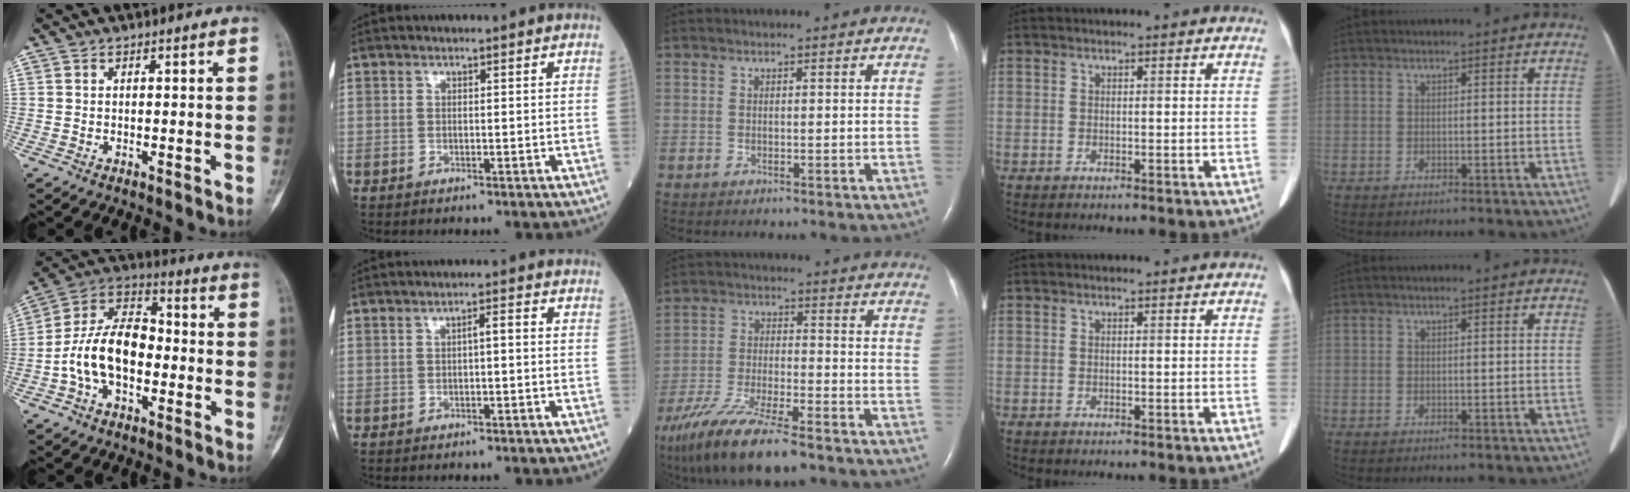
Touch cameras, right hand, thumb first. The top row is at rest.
{"thumb": {"total": 14.1, "force": [-2.9, 8.6, 10.7], "torque": [-0.183, 0.047, -0.062]}, "index": {"total": 2.0, "force": [0.0, 0.4, 2.0], "torque": [-0.030, 0.008, 0.000]}, "middle": {"total": 15.2, "force": [-11.5, 2.7, 9.5], "torque": [-0.198, -0.037, -0.204]}}